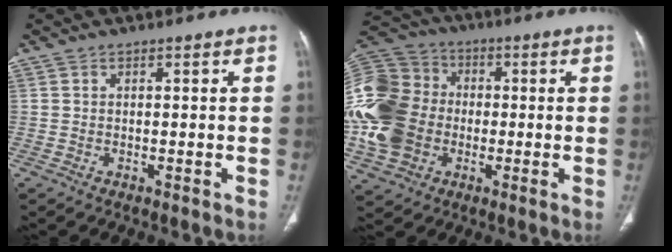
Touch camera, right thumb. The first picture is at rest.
{"total": 22.0, "force": [-2.8, 17.7, 12.8], "torque": [-0.295, 0.025, -0.048]}